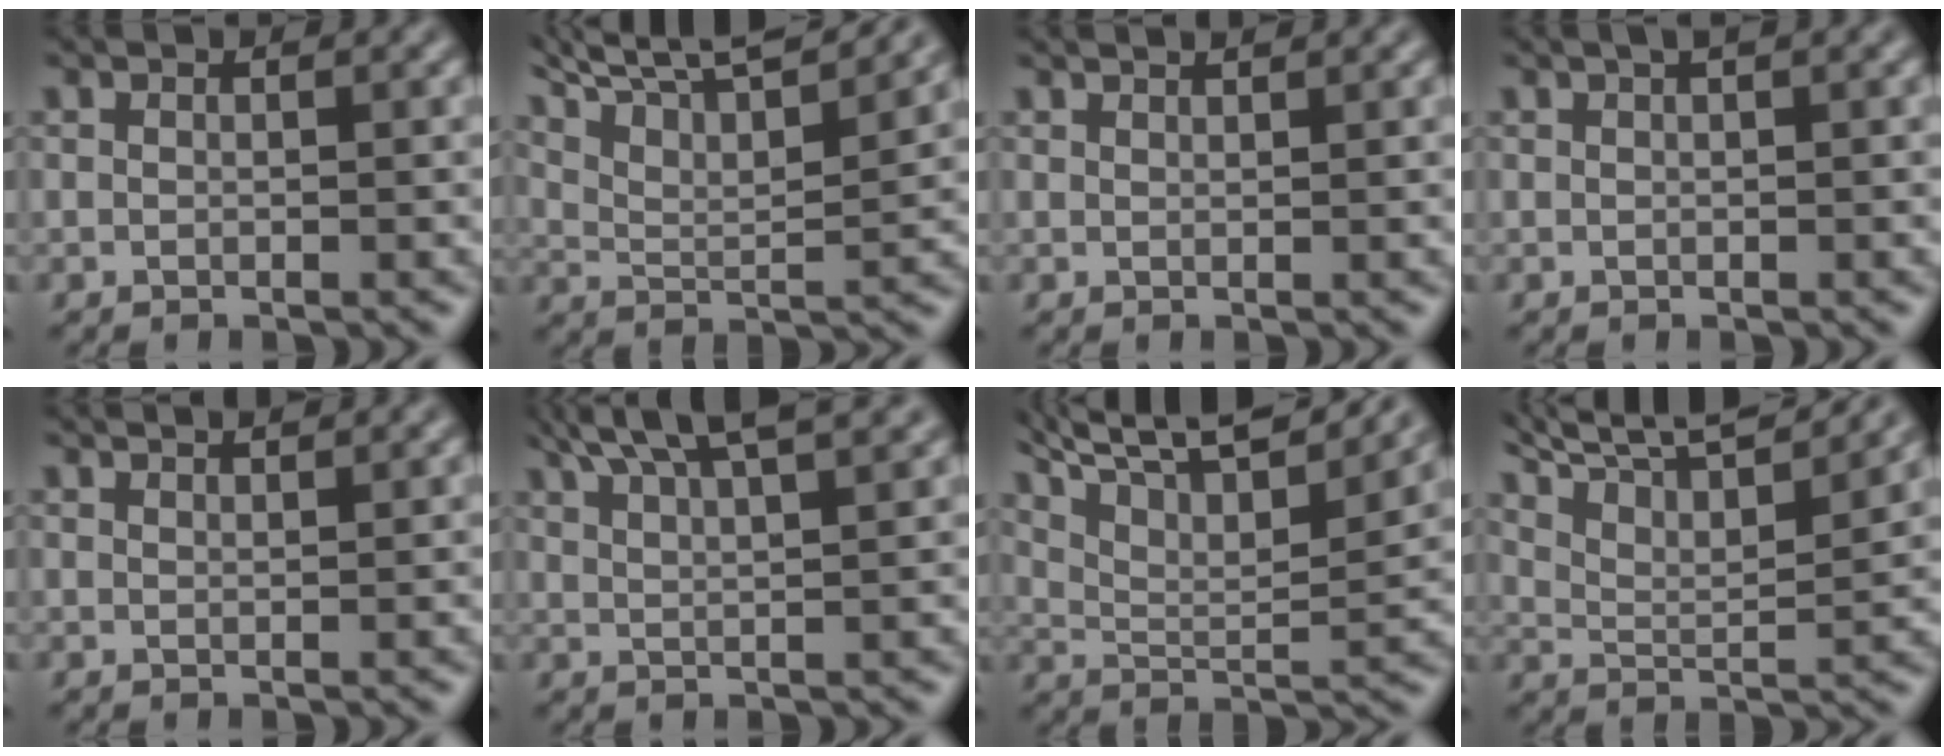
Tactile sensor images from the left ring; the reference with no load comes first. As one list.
[{"total": 12.9, "force": [9.5, 3.7, 7.8], "torque": [-0.152, 0.037, 0.133]}, {"total": 1.9, "force": [1.6, 0.6, 0.9], "torque": [-0.002, 0.023, 0.000]}, {"total": 2.4, "force": [1.3, 1.0, 1.8], "torque": [-0.009, 0.020, 0.001]}, {"total": 2.9, "force": [2.4, 0.9, 1.3], "torque": [-0.011, 0.030, 0.011]}, {"total": 8.4, "force": [6.2, 2.3, 5.2], "torque": [-0.091, 0.032, 0.072]}, {"total": 14.3, "force": [10.2, 4.6, 9.0], "torque": [-0.179, 0.046, 0.150]}, {"total": 11.5, "force": [9.0, 2.9, 6.6], "torque": [-0.134, 0.024, 0.124]}]